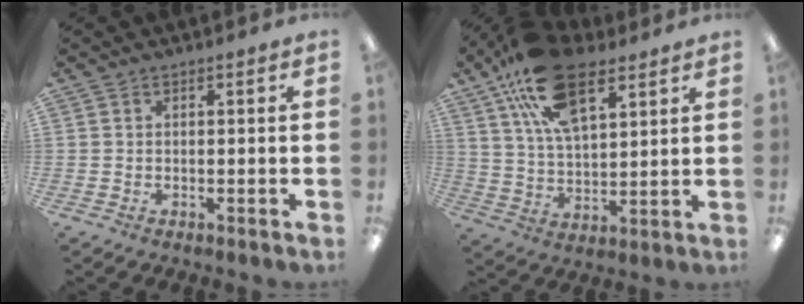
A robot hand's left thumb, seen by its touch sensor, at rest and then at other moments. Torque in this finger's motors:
{"motor_torque": [0.47, 0.64, 1.78, -1.01, 0.54]}